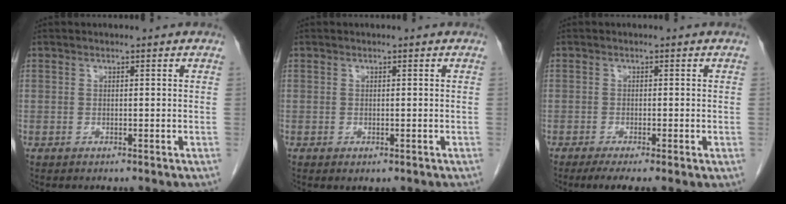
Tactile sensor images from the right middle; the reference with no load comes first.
{"total": 0.7, "force": [-0.3, 0.4, 0.6], "torque": [-0.009, -0.004, 0.003]}
{"total": 5.1, "force": [-3.1, 1.0, 3.9], "torque": [-0.058, -0.017, -0.049]}